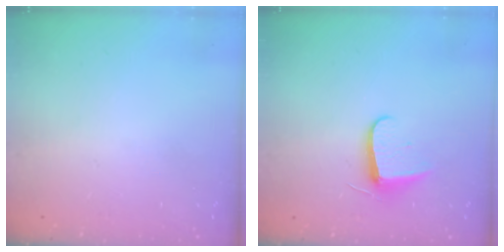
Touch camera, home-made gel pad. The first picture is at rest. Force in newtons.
{"total": 7.8, "press": 7.7, "slide": 0.4}